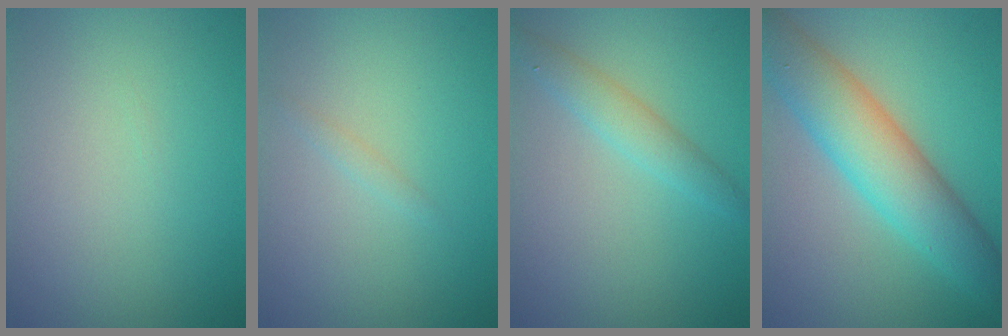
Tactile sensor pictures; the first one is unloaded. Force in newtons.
{"total": 0.6, "press": 0.6, "slide": 0.0}
{"total": 2.3, "press": 2.3, "slide": 0.0}
{"total": 7.5, "press": 7.5, "slide": 0.1}